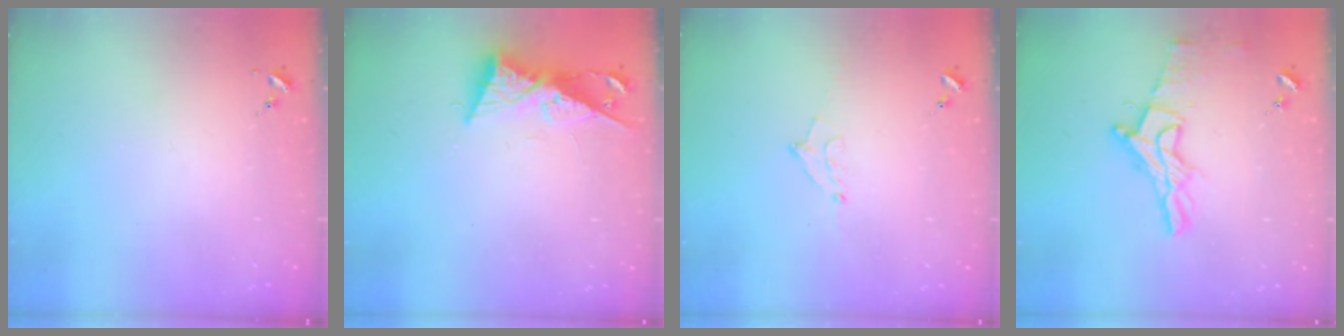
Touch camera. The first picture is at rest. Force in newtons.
{"total": 9.7, "press": 9.7, "slide": 0.6}
{"total": 6.2, "press": 6.1, "slide": 0.9}
{"total": 12.8, "press": 12.7, "slide": 0.8}